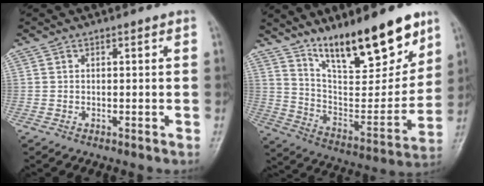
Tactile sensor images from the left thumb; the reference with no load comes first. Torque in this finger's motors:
{"motor_torque": [1.09, 0.73, 1.13, -1.65, 0.41]}